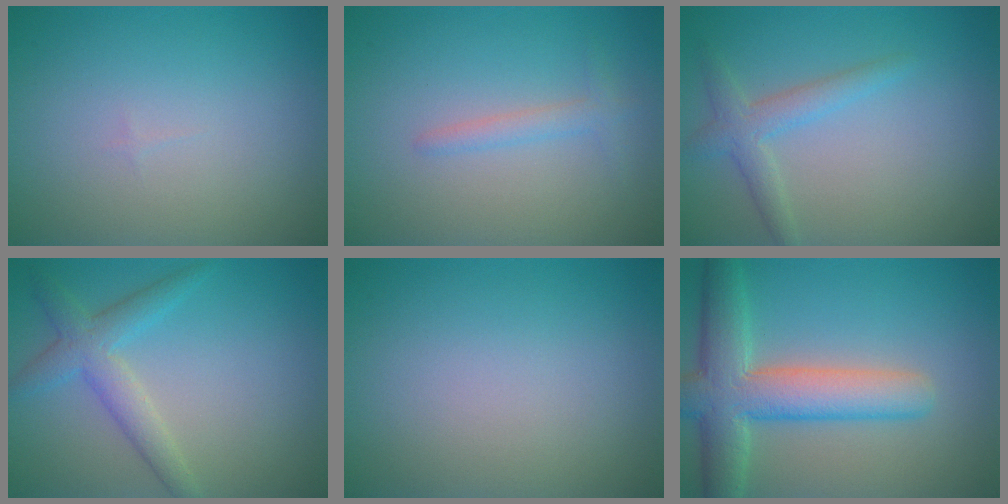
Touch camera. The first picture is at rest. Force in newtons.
{"total": 1.5, "press": 1.5, "slide": 0.1}
{"total": 2.4, "press": 2.4, "slide": 0.1}
{"total": 3.3, "press": 3.3, "slide": 0.2}
{"total": 0.0}
{"total": 7.4, "press": 7.4, "slide": 0.7}